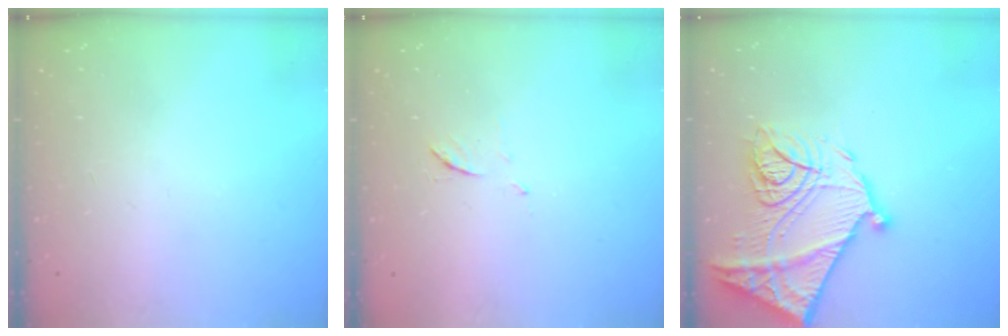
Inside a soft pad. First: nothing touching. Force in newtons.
{"total": 5.5, "press": 5.4, "slide": 0.7}
{"total": 25.4, "press": 25.3, "slide": 2.5}